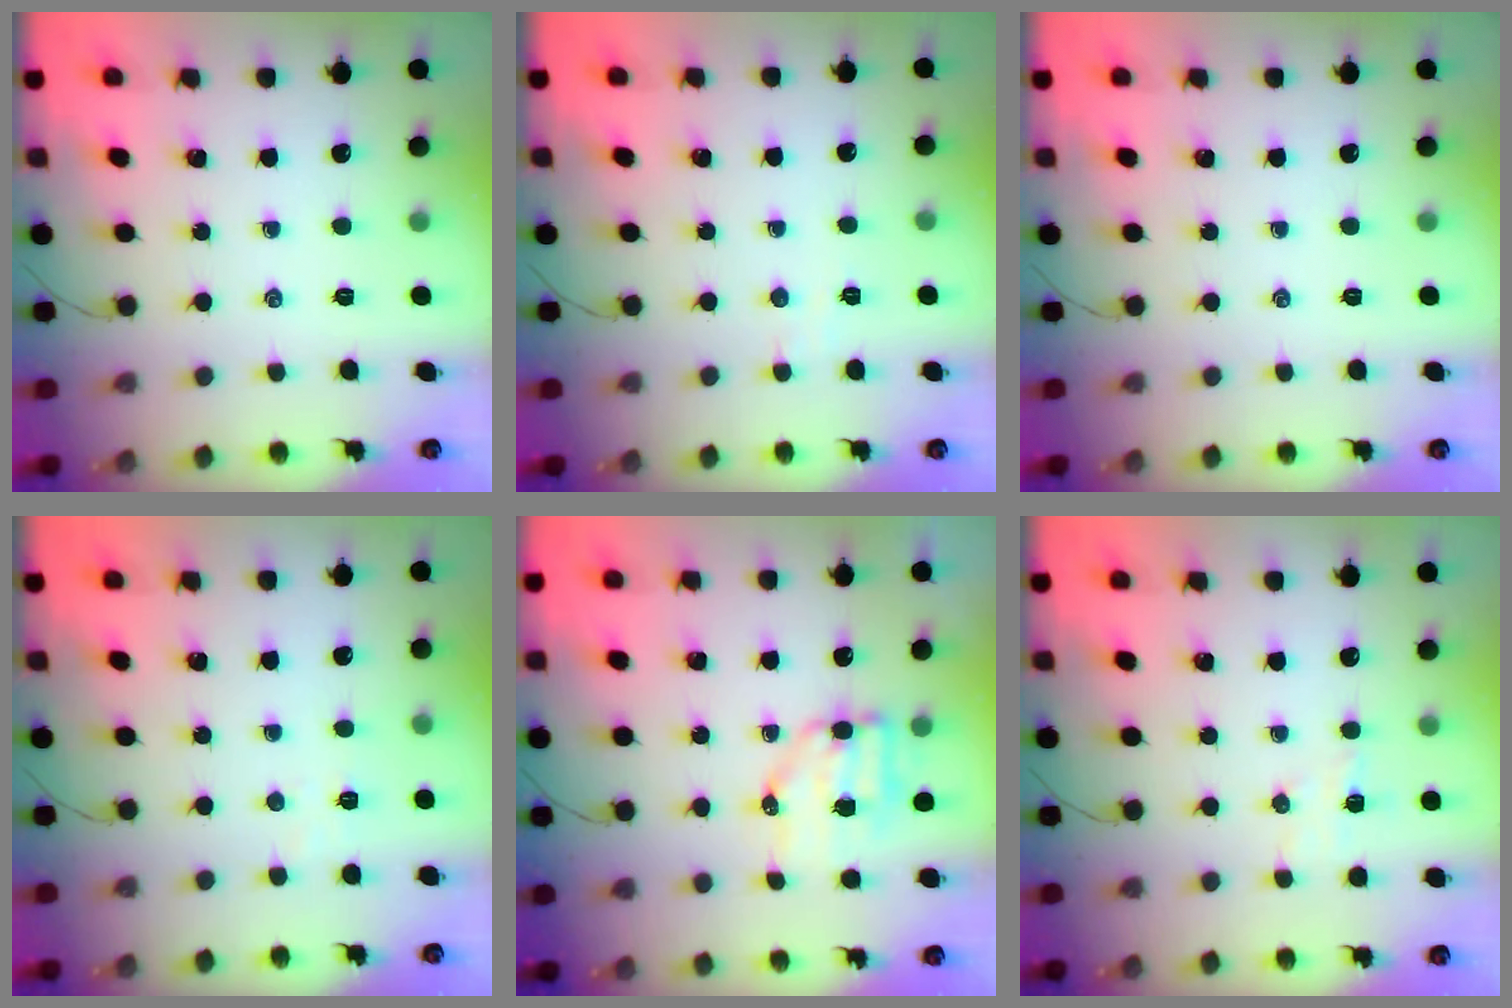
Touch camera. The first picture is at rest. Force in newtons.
{"total": 2.6, "press": 2.5, "slide": 0.7}
{"total": 0.0}
{"total": 2.4, "press": 2.3, "slide": 0.6}
{"total": 7.5, "press": 7.4, "slide": 1.1}
{"total": 5.4, "press": 5.3, "slide": 1.2}